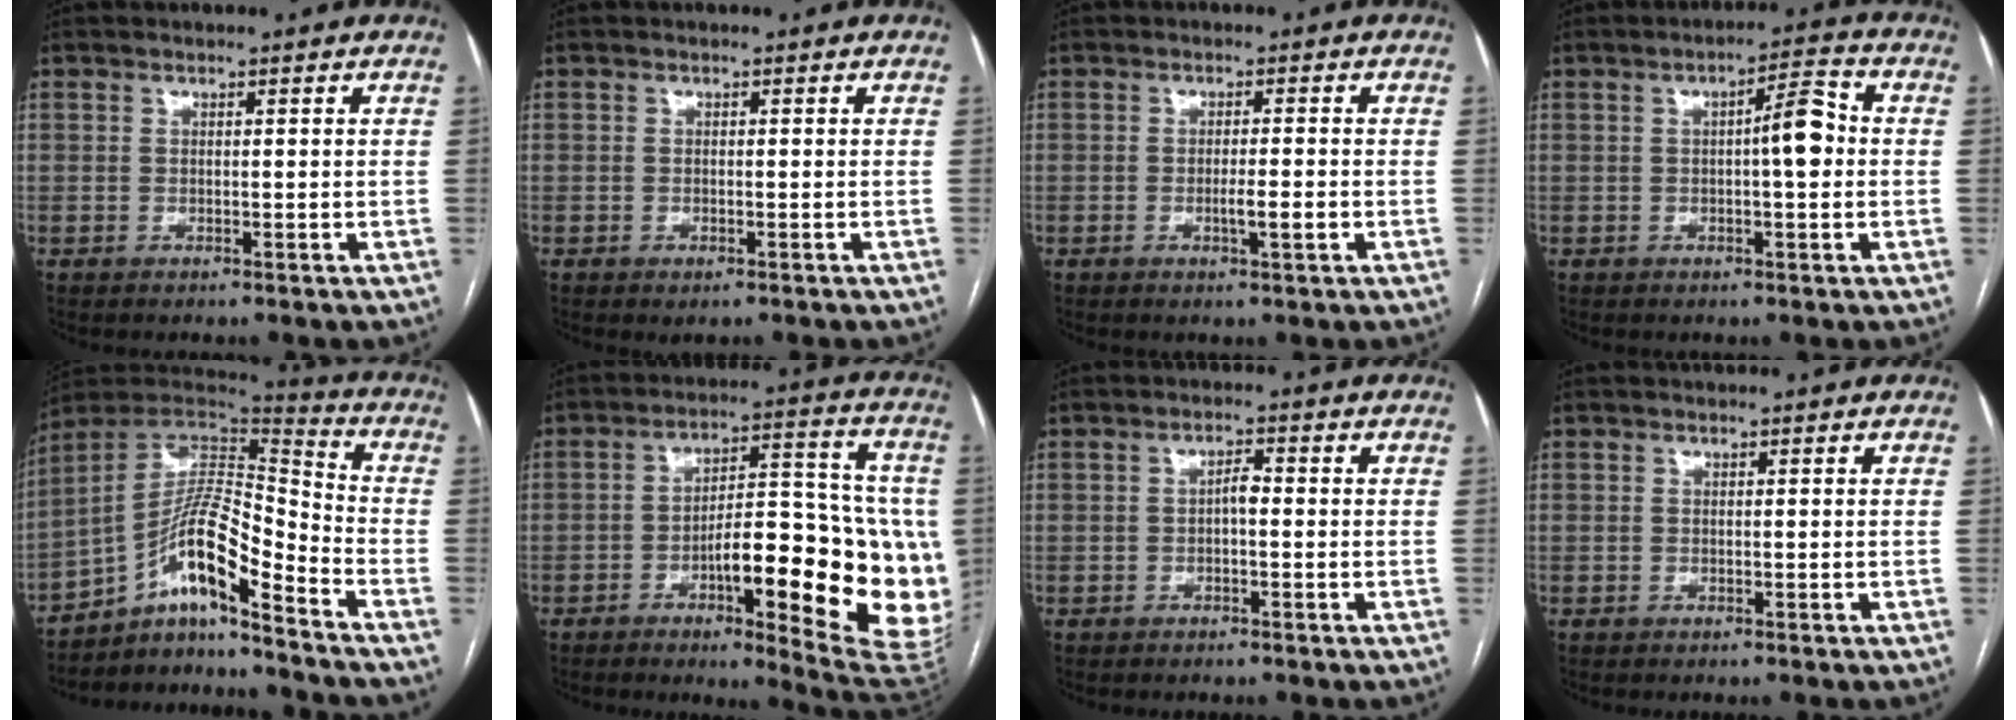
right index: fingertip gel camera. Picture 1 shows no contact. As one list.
[{"total": 0.9, "force": [-0.5, 0.3, 0.7], "torque": [-0.009, -0.003, -0.002]}, {"total": 2.9, "force": [-0.9, 0.2, 2.7], "torque": [-0.047, -0.003, -0.014]}, {"total": 5.8, "force": [0.1, 1.0, 5.8], "torque": [-0.085, 0.016, -0.002]}, {"total": 13.4, "force": [-8.4, 1.4, 10.3], "torque": [-0.184, 0.025, -0.146]}, {"total": 21.6, "force": [-4.4, 5.1, 20.6], "torque": [-0.211, 0.019, -0.047]}, {"total": 1.9, "force": [-0.3, 0.6, 1.8], "torque": [-0.028, 0.006, -0.006]}, {"total": 0.0}]